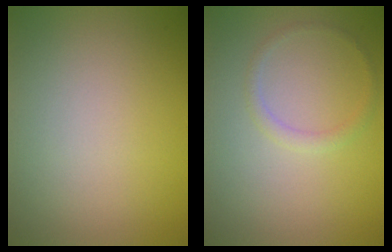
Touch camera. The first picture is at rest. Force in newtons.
{"total": 1.0, "press": 1.0, "slide": 0.1}